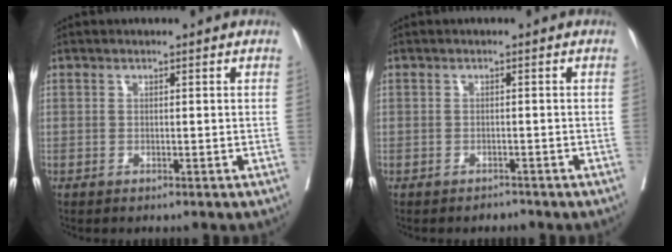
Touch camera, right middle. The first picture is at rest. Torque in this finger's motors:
{"motor_torque": [0.22, -0.29, 0.02, 0.00]}